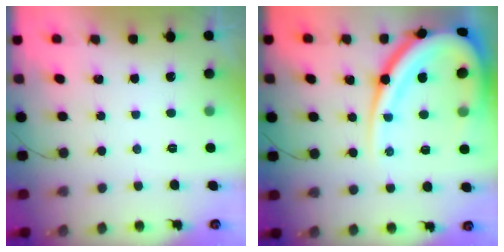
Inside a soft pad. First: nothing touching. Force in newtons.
{"total": 22.1, "press": 22.0, "slide": 2.0}